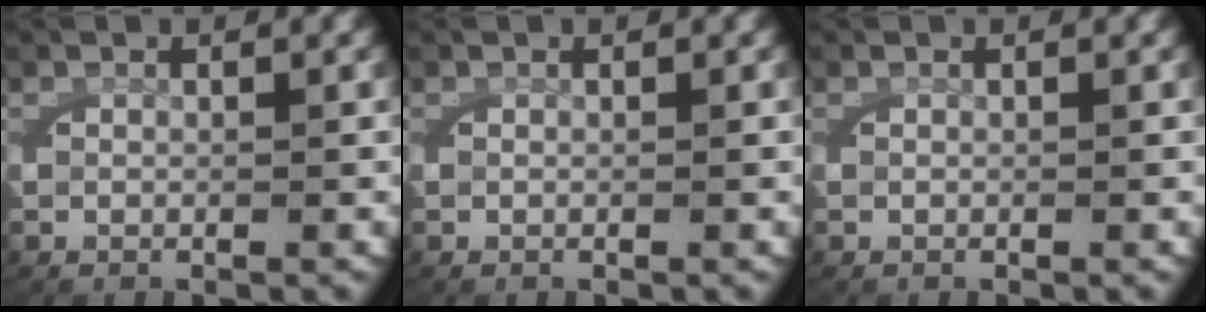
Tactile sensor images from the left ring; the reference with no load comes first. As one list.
[{"total": 0.0}, {"total": 0.0}]